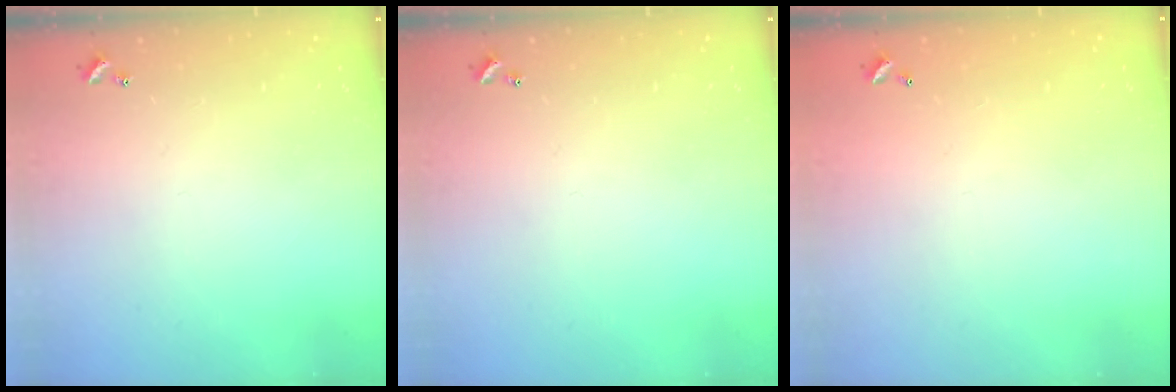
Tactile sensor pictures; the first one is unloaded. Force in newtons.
{"total": 0.0}
{"total": 2.8, "press": 2.8, "slide": 0.1}